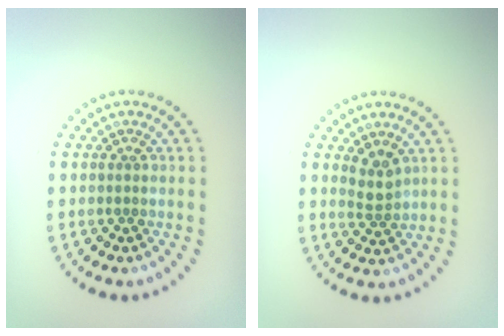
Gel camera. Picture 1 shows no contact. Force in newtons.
{"total": 1.9, "press": 1.5, "slide": 1.2}